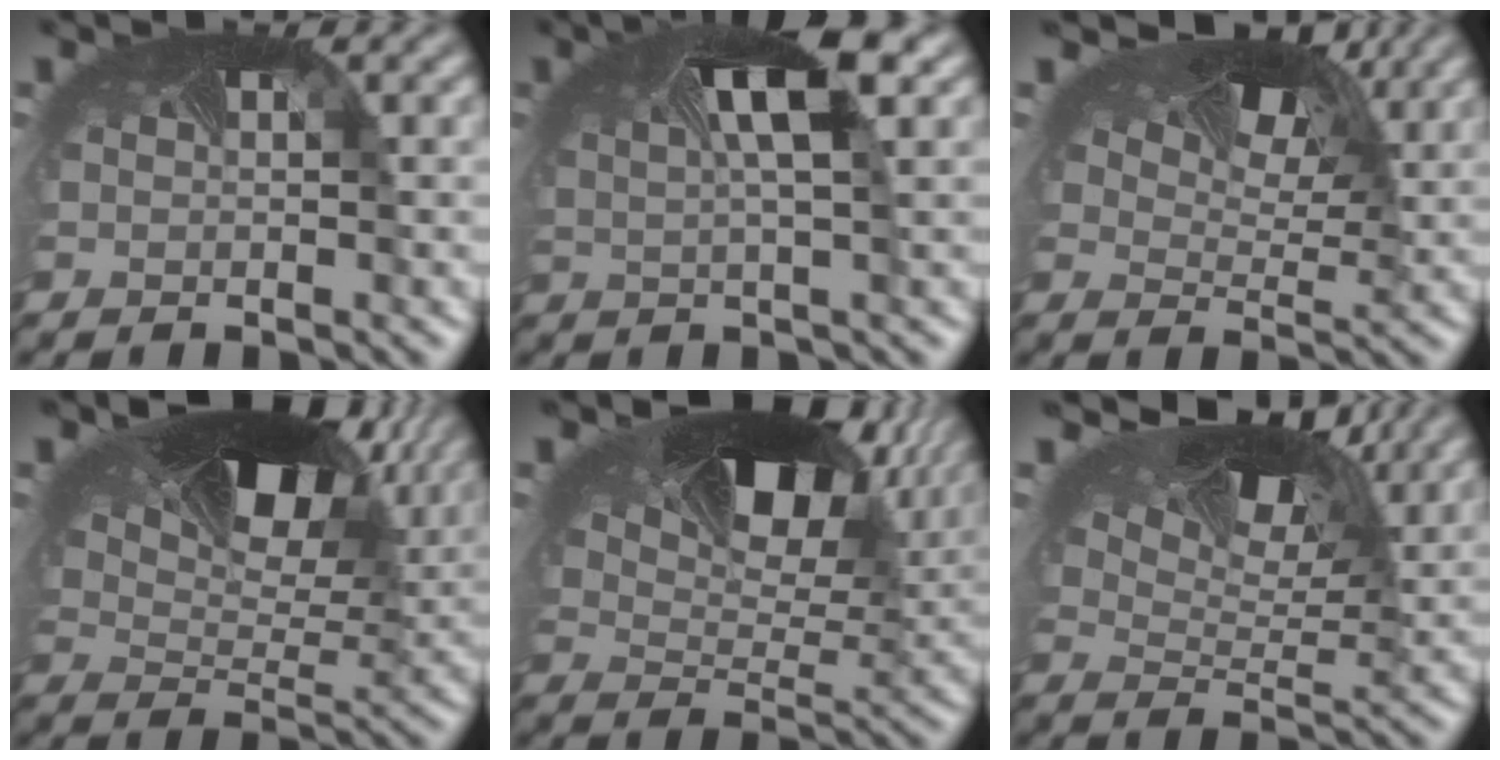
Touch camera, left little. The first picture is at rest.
{"total": 5.5, "force": [1.8, 1.3, 5.0], "torque": [-0.092, 0.001, 0.030]}
{"total": 6.2, "force": [4.6, 2.8, 3.1], "torque": [-0.062, -0.005, 0.074]}
{"total": 10.2, "force": [6.0, 5.1, 6.5], "torque": [-0.123, 0.003, 0.101]}
{"total": 11.2, "force": [6.5, 5.7, 7.2], "torque": [-0.129, 0.003, 0.109]}
{"total": 7.8, "force": [6.2, 2.8, 3.8], "torque": [-0.081, -0.002, 0.107]}